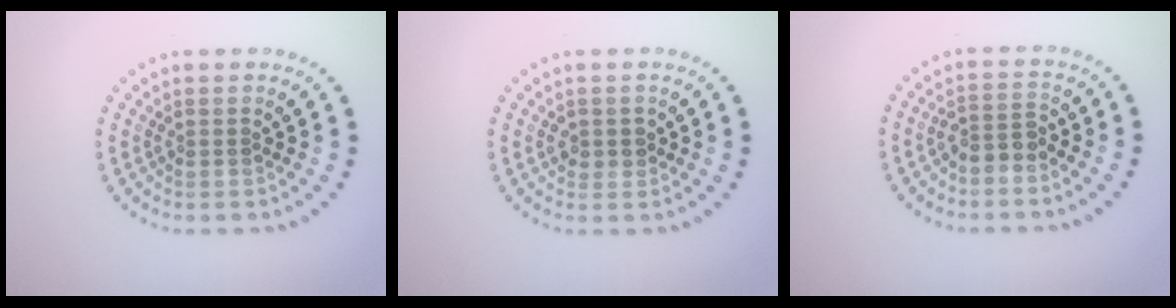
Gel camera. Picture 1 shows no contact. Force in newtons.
{"total": 1.4, "press": 1.3, "slide": 0.6}
{"total": 2.0, "press": 1.7, "slide": 1.1}